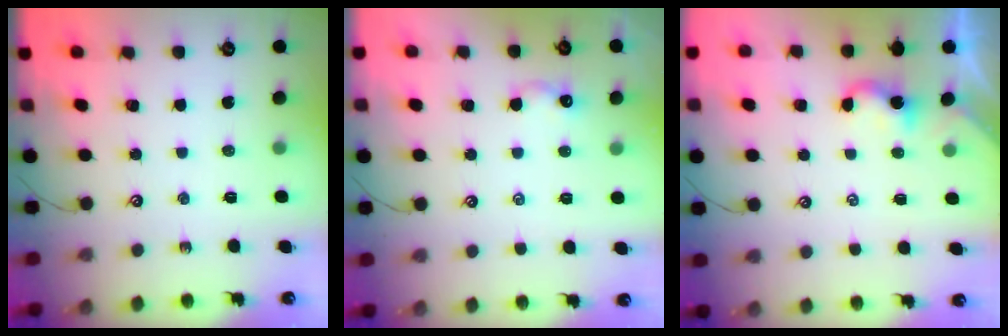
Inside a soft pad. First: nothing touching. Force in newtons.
{"total": 1.6, "press": 1.6, "slide": 0.4}
{"total": 2.7, "press": 2.7, "slide": 0.2}